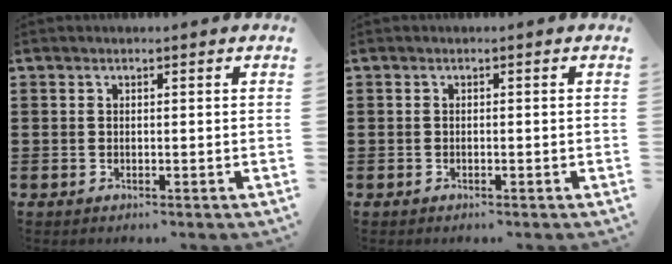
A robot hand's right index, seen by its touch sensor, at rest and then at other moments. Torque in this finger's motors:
{"motor_torque": [0.13, 0.10, 0.00, 0.00]}